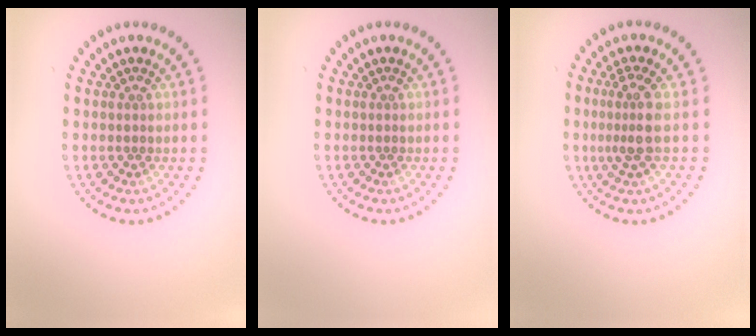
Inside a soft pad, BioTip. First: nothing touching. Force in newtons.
{"total": 0.0}
{"total": 2.6, "press": 2.0, "slide": 1.8}